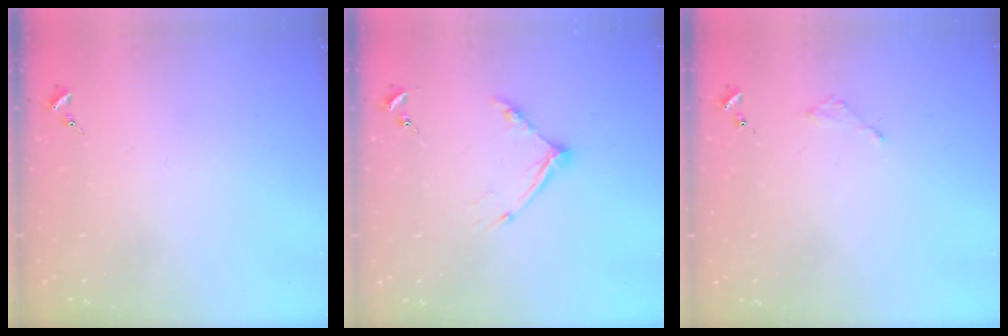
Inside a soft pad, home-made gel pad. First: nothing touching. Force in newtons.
{"total": 10.0, "press": 9.9, "slide": 0.7}
{"total": 2.0, "press": 2.0, "slide": 0.3}